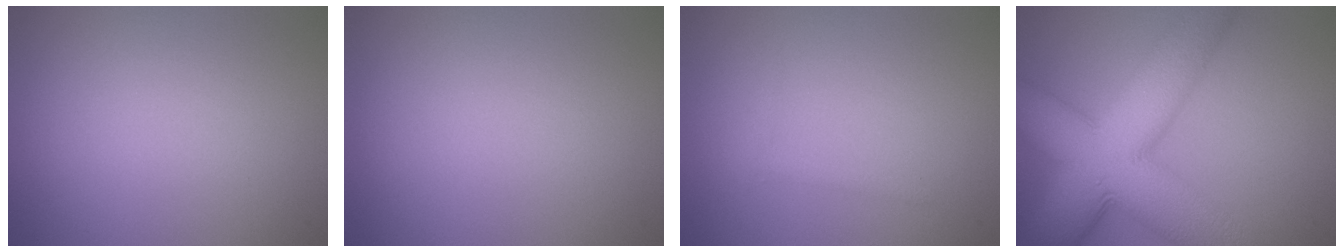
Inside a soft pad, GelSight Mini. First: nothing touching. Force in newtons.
{"total": 0.0}
{"total": 0.7, "press": 0.7, "slide": 0.0}
{"total": 13.4, "press": 13.4, "slide": 0.5}